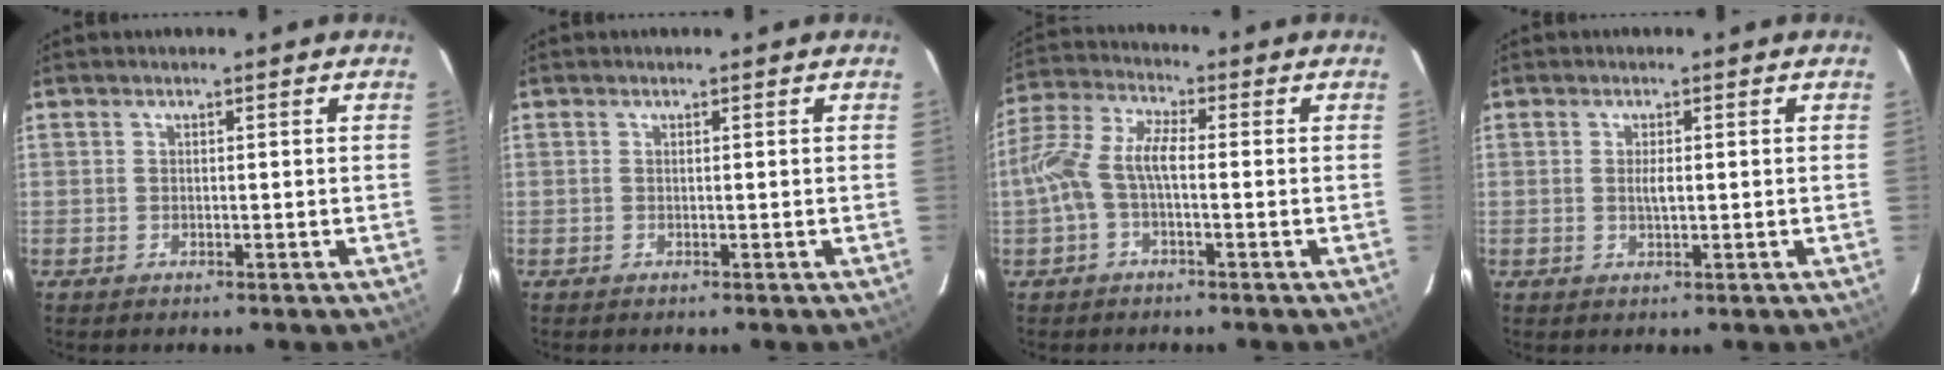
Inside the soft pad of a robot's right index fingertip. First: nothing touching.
{"total": 0.0}
{"total": 8.2, "force": [-1.3, 3.0, 7.5], "torque": [-0.172, 0.018, -0.029]}
{"total": 1.8, "force": [0.1, 0.5, 1.7], "torque": [-0.032, -0.001, 0.001]}